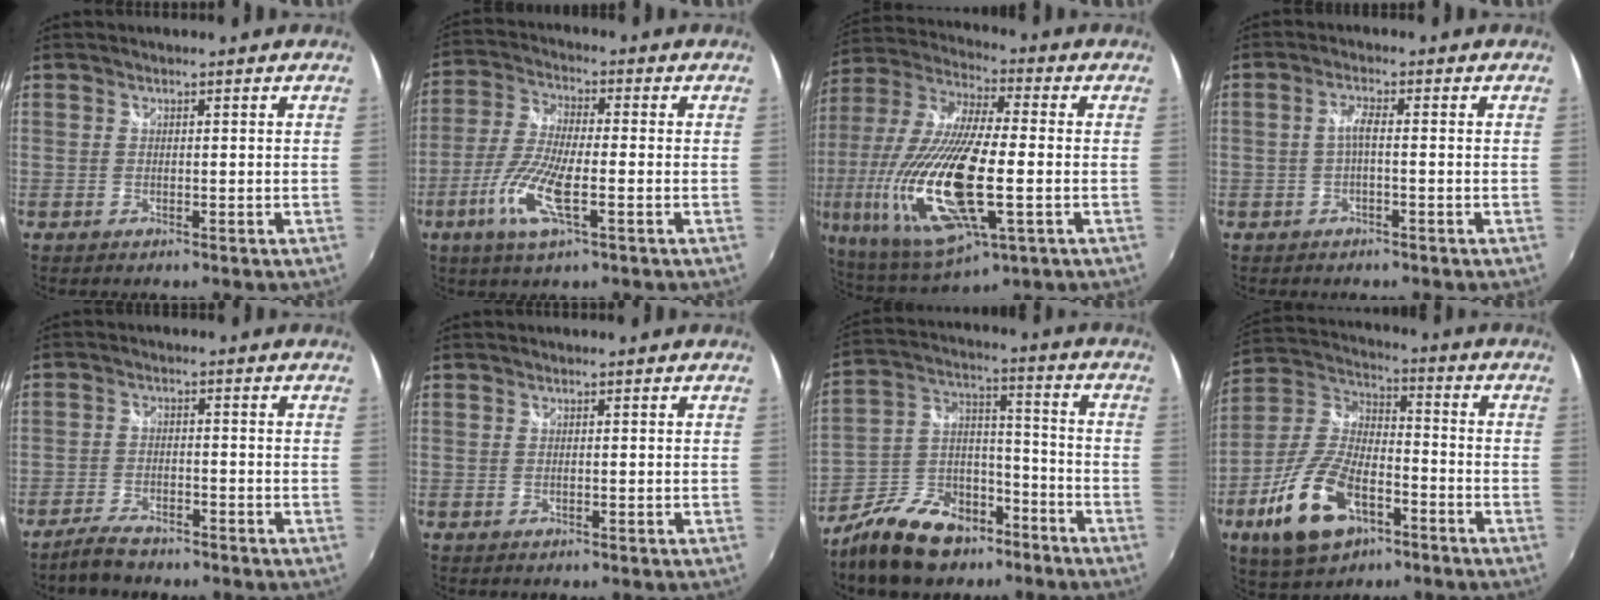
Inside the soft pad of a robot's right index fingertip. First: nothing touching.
{"total": 10.7, "force": [-4.0, 2.4, 9.7], "torque": [-0.211, -0.007, -0.081]}
{"total": 27.3, "force": [-6.2, 8.8, 25.1], "torque": [-0.528, -0.052, -0.112]}
{"total": 2.1, "force": [-0.6, 0.2, 2.0], "torque": [-0.041, 0.005, -0.013]}
{"total": 5.3, "force": [-4.5, 1.8, 2.1], "torque": [-0.064, -0.005, -0.083]}
{"total": 0.0}
{"total": 17.4, "force": [-11.9, 9.5, 8.4], "torque": [-0.189, 0.024, -0.194]}
{"total": 16.9, "force": [-8.0, 8.4, 12.2], "torque": [-0.266, -0.004, -0.142]}